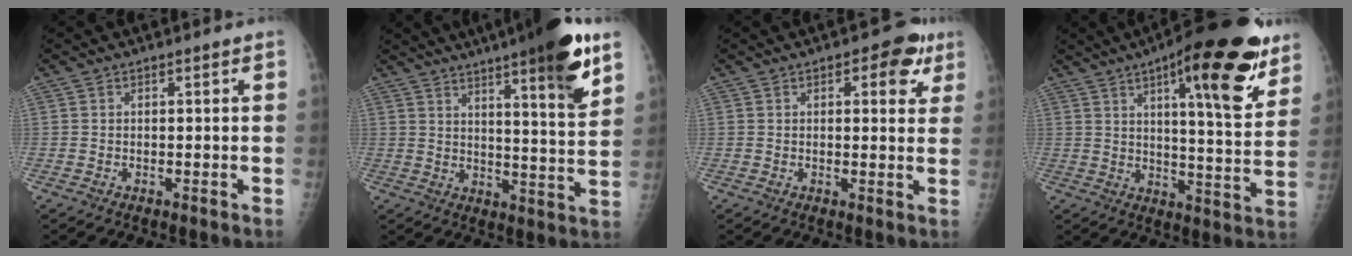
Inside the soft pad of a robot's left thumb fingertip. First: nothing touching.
{"total": 16.8, "force": [10.0, 2.3, 13.3], "torque": [-0.170, -0.047, 0.141]}
{"total": 6.4, "force": [2.8, 3.4, 4.7], "torque": [-0.020, -0.004, 0.024]}
{"total": 22.2, "force": [12.1, 5.9, 17.7], "torque": [-0.225, -0.046, 0.171]}